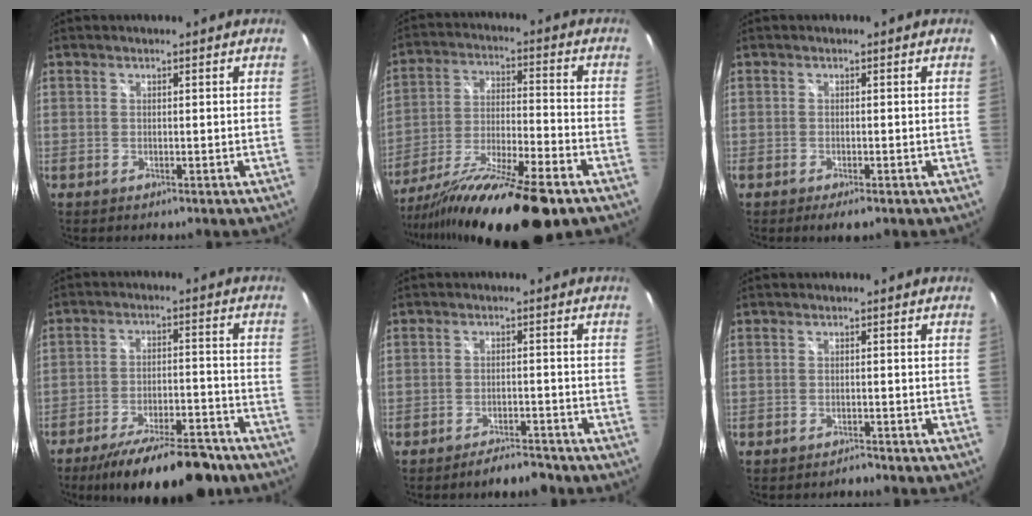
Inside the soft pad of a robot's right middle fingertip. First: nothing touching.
{"total": 21.6, "force": [-15.9, 2.3, 14.4], "torque": [-0.266, -0.046, -0.267]}
{"total": 2.8, "force": [-1.8, 0.9, 1.8], "torque": [-0.037, -0.012, -0.029]}
{"total": 18.3, "force": [-14.7, 4.7, 9.8], "torque": [-0.172, -0.021, -0.211]}
{"total": 4.8, "force": [-4.2, 1.4, 1.9], "torque": [-0.040, 0.005, -0.059]}
{"total": 1.2, "force": [-1.2, 0.2, 0.0], "torque": [-0.003, -0.002, -0.020]}